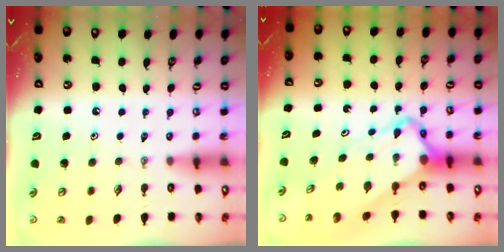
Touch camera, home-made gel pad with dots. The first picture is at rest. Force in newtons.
{"total": 6.8, "press": 6.8, "slide": 0.4}